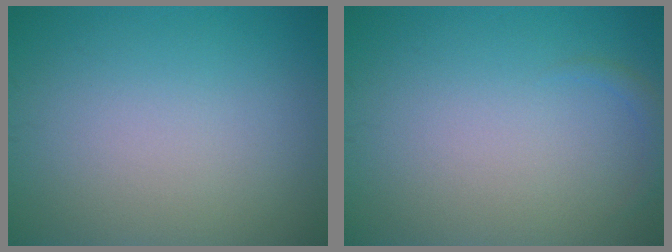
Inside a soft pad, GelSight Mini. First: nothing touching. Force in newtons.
{"total": 0.8, "press": 0.8, "slide": 0.0}